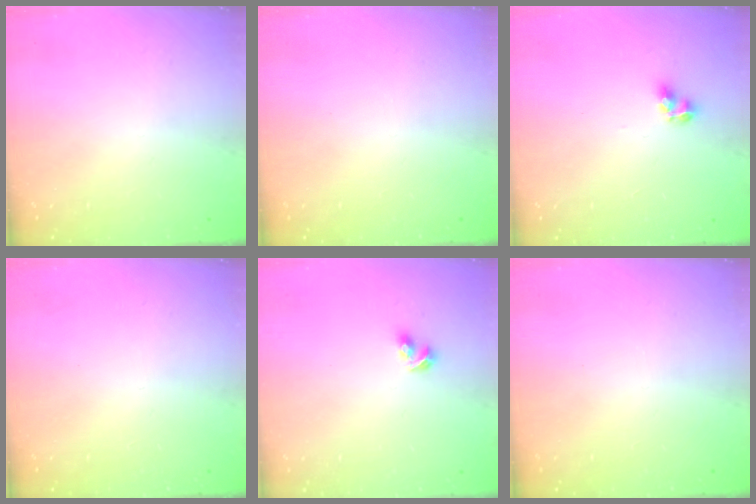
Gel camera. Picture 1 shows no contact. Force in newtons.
{"total": 0.0}
{"total": 5.4, "press": 5.3, "slide": 0.6}
{"total": 0.0}
{"total": 3.9, "press": 3.8, "slide": 0.6}
{"total": 0.0}